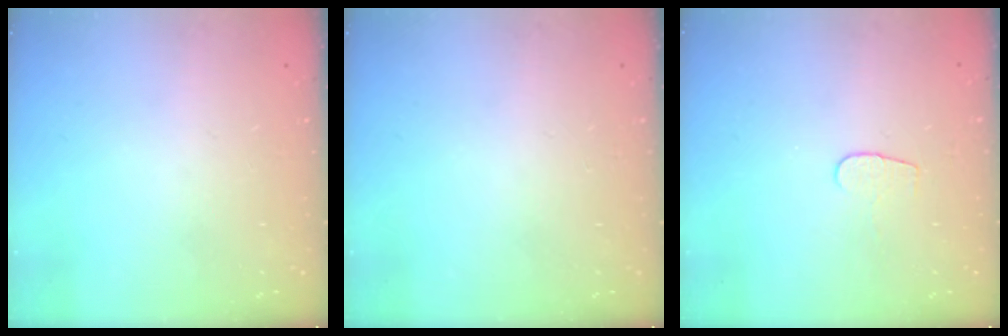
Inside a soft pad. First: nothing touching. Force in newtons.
{"total": 0.0}
{"total": 4.7, "press": 4.6, "slide": 0.4}